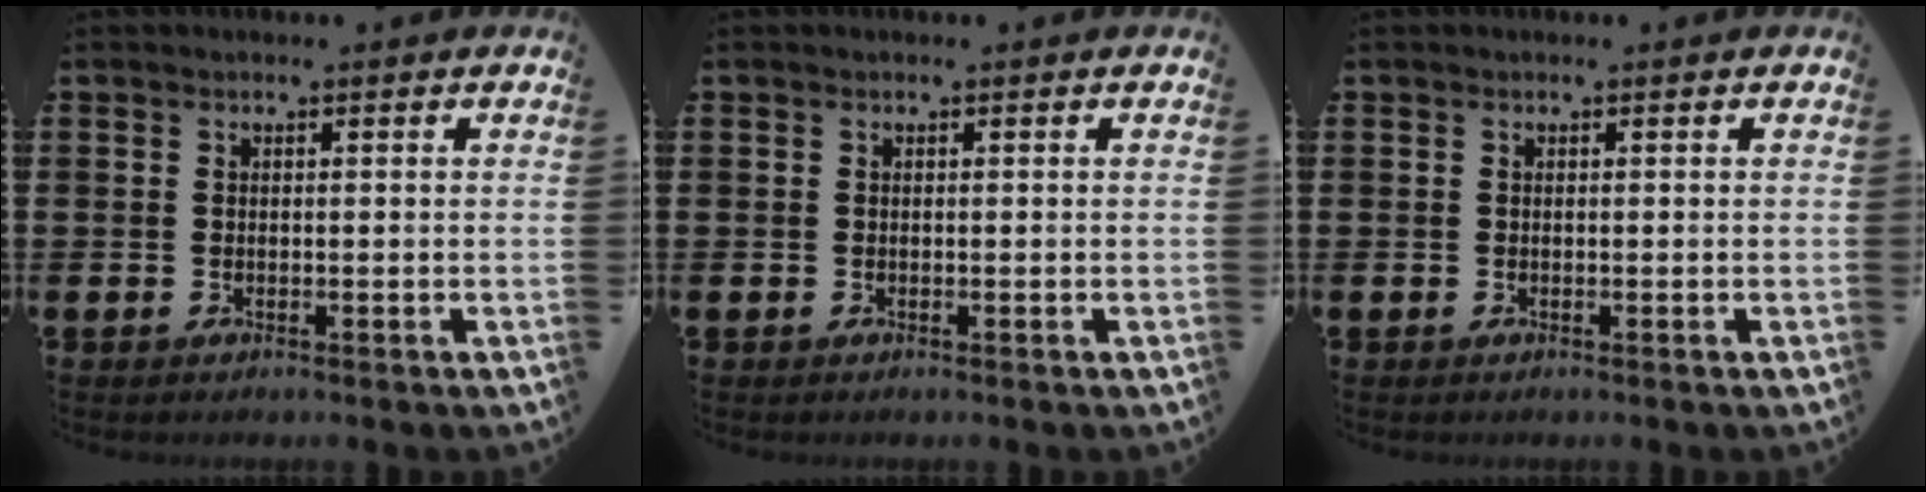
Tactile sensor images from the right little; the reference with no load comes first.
{"total": 0.0}
{"total": 0.0}